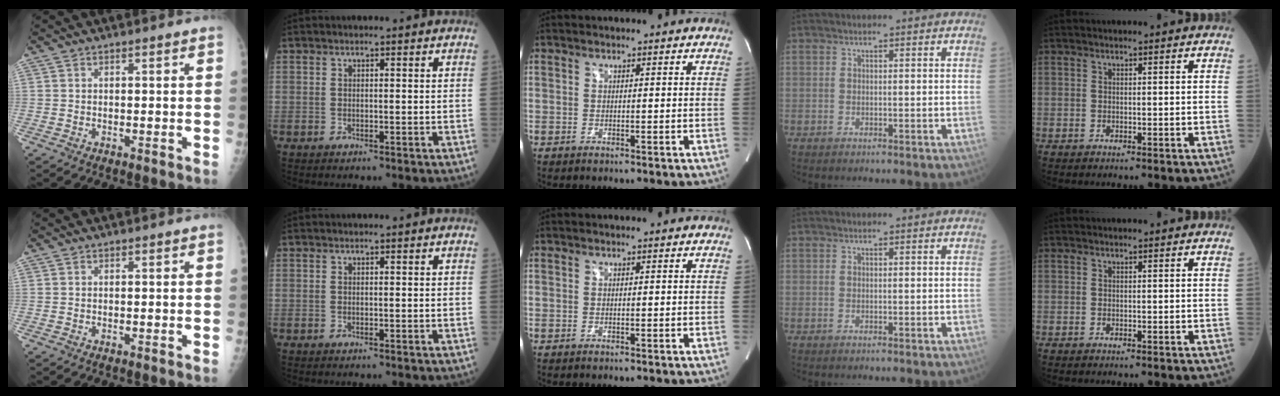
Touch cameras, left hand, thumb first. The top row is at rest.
{}